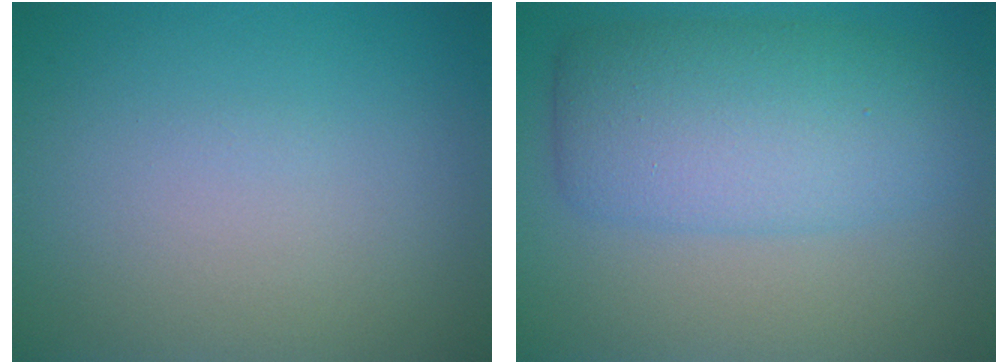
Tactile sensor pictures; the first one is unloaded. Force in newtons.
{"total": 7.1, "press": 7.1, "slide": 0.2}